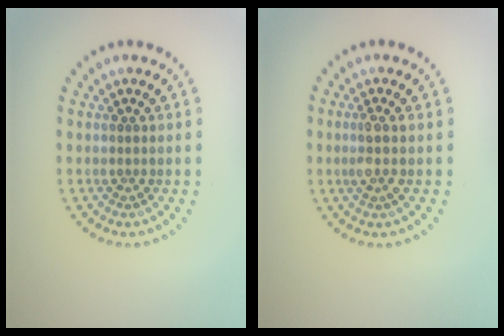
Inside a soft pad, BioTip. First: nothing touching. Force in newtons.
{"total": 1.8, "press": 1.6, "slide": 0.9}